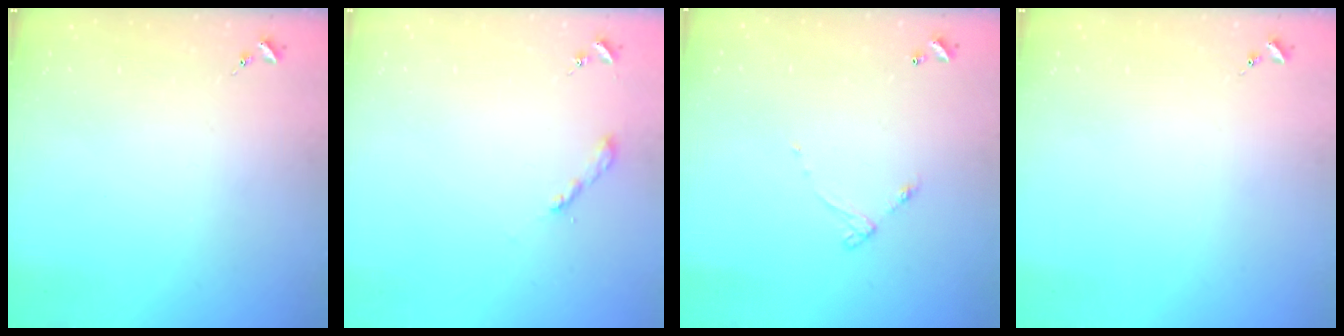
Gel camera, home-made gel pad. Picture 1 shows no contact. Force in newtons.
{"total": 2.0, "press": 2.0, "slide": 0.2}
{"total": 4.2, "press": 4.2, "slide": 0.2}
{"total": 0.0}